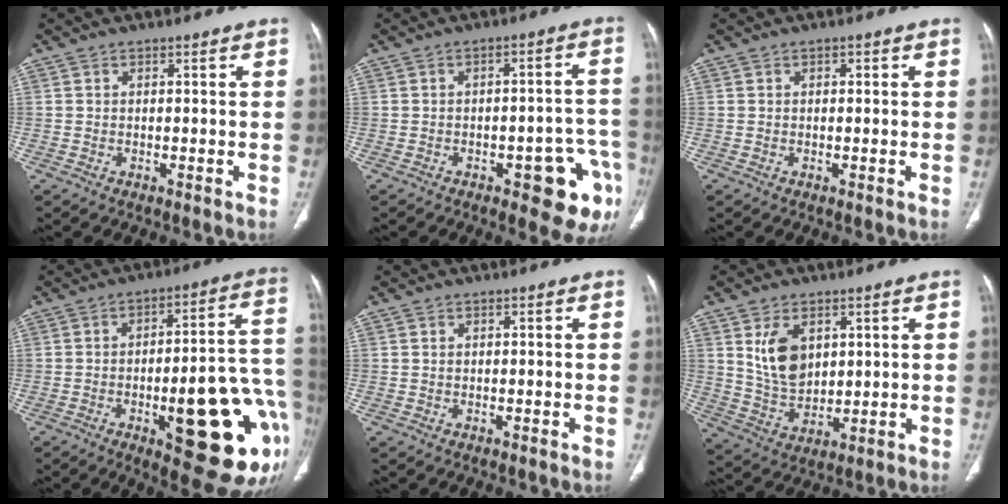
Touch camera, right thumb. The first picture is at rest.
{"total": 11.7, "force": [-5.3, 4.4, 9.5], "torque": [-0.080, 0.033, -0.059]}
{"total": 0.6, "force": [0.1, 0.4, 0.5], "torque": [-0.006, 0.001, 0.001]}
{"total": 24.8, "force": [-7.4, 7.4, 22.5], "torque": [-0.237, 0.020, -0.085]}
{"total": 0.0}
{"total": 9.2, "force": [3.2, 6.0, 6.3], "torque": [-0.095, -0.021, 0.076]}